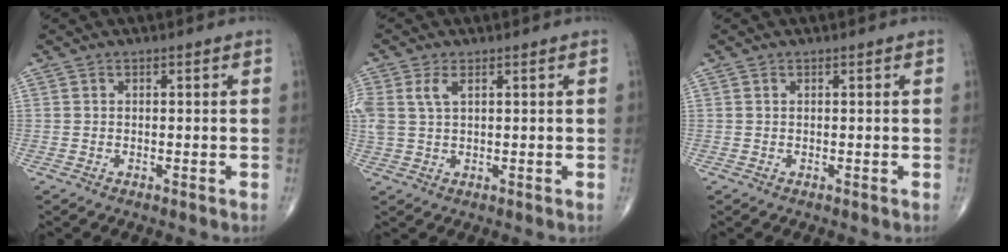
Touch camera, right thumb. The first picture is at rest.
{"total": 4.3, "force": [1.7, 2.1, 3.4], "torque": [-0.088, 0.009, 0.039]}
{"total": 0.0}